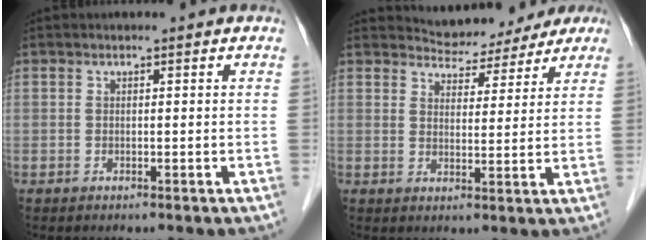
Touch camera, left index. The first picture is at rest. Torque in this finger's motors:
{"motor_torque": [1.07, -1.07, 0.38, 0.00]}